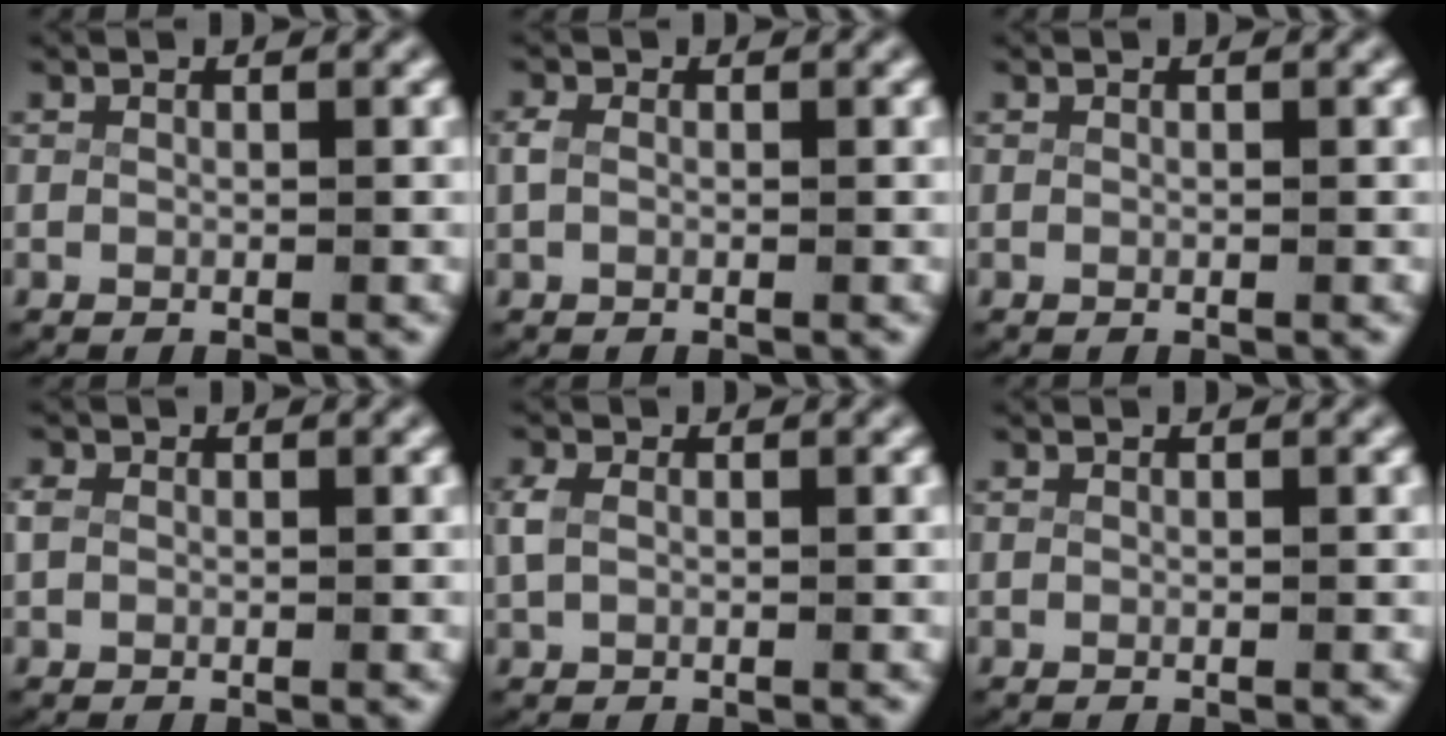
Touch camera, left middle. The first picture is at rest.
{"total": 0.9, "force": [0.0, 0.7, 0.6], "torque": [-0.025, -0.005, 0.006]}
{"total": 0.0}
{"total": 1.1, "force": [0.1, 0.9, 0.5], "torque": [-0.022, -0.003, 0.005]}
{"total": 1.4, "force": [0.2, 1.0, 1.0], "torque": [-0.038, -0.005, 0.012]}
{"total": 0.0}